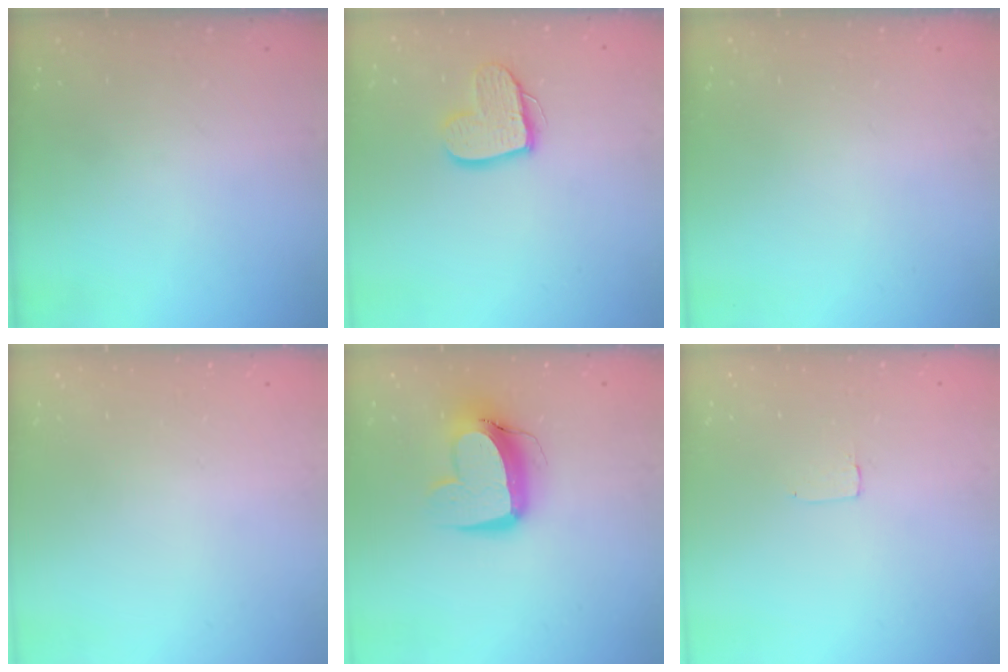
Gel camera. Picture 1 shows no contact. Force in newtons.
{"total": 11.8, "press": 11.7, "slide": 1.2}
{"total": 0.0}
{"total": 0.0}
{"total": 13.1, "press": 13.0, "slide": 1.6}
{"total": 1.7, "press": 1.7, "slide": 0.1}